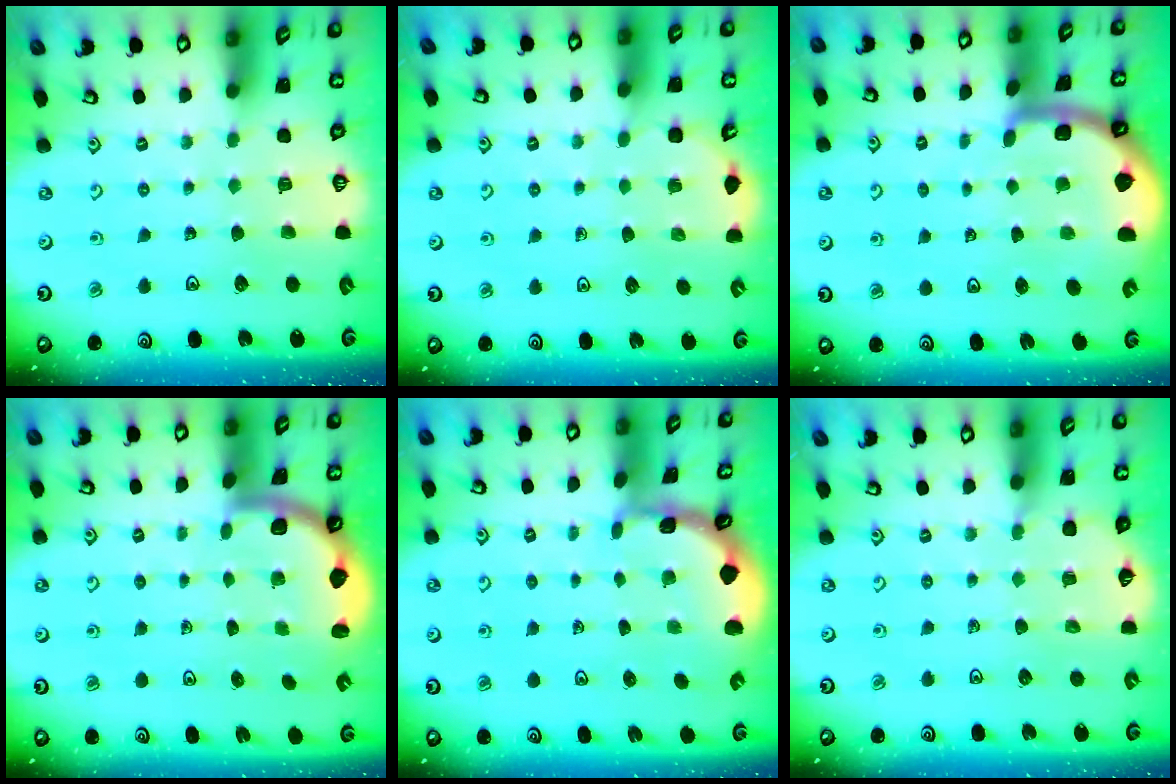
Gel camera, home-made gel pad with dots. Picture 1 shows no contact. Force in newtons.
{"total": 2.6, "press": 2.4, "slide": 1.0}
{"total": 4.5, "press": 4.4, "slide": 0.8}
{"total": 1.6, "press": 1.6, "slide": 0.1}
{"total": 1.5, "press": 1.5, "slide": 0.2}
{"total": 5.3, "press": 5.2, "slide": 0.7}